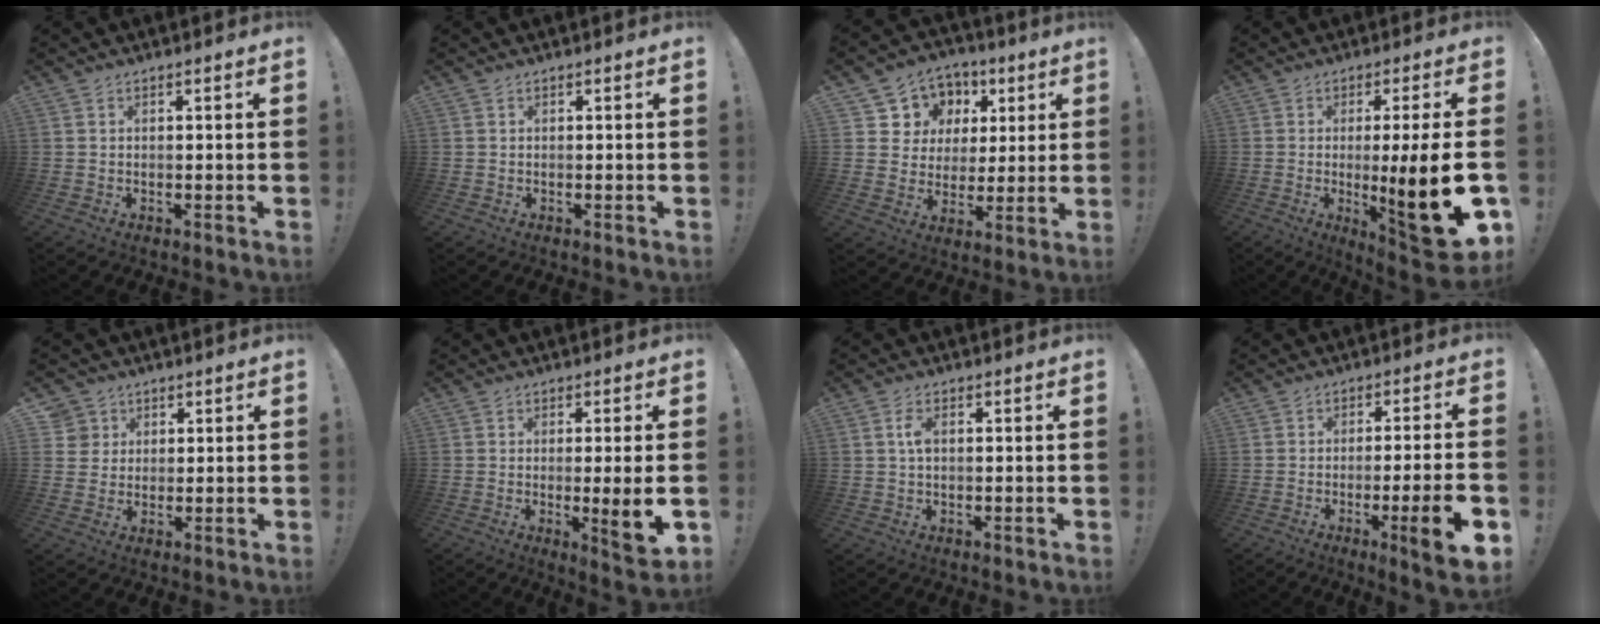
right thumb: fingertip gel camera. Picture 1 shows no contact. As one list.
[{"total": 0.0}, {"total": 10.1, "force": [3.6, 9.2, 1.8], "torque": [-0.027, -0.026, 0.084]}, {"total": 16.9, "force": [-2.8, 0.6, 16.7], "torque": [-0.249, -0.009, -0.039]}, {"total": 5.1, "force": [2.4, 4.4, 0.5], "torque": [-0.008, -0.011, 0.046]}, {"total": 8.3, "force": [-1.0, -0.1, 8.3], "torque": [-0.111, -0.012, -0.017]}, {"total": 3.4, "force": [0.4, 1.7, 3.0], "torque": [-0.051, 0.004, 0.005]}, {"total": 12.0, "force": [-4.2, 0.3, 11.3], "torque": [-0.159, 0.005, -0.059]}]